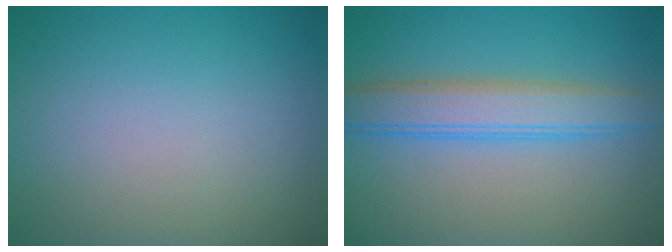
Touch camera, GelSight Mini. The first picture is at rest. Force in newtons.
{"total": 4.8, "press": 4.8, "slide": 0.1}